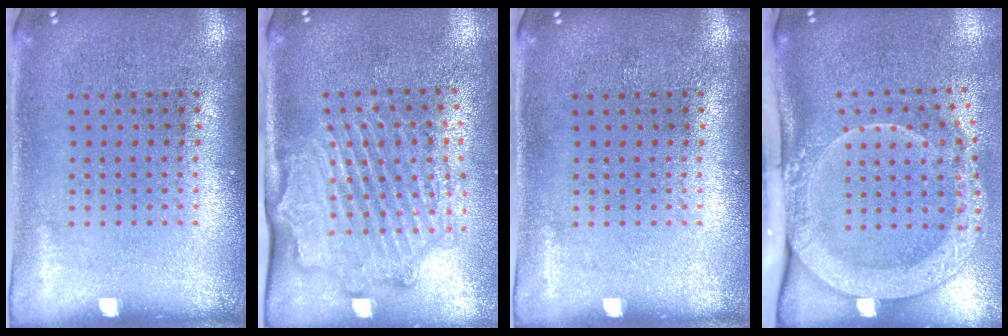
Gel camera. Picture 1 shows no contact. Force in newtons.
{"total": 2.2, "press": 2.2, "slide": 0.2}
{"total": 0.0}
{"total": 3.0, "press": 2.1, "slide": 2.1}